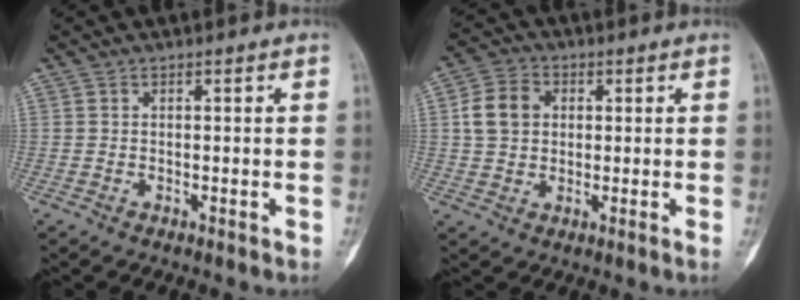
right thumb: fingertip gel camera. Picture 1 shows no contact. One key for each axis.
{"total": 7.2, "fx": 1.3, "fy": 5.7, "fz": 4.2, "tx": -0.067, "ty": 0.010, "tz": 0.018}